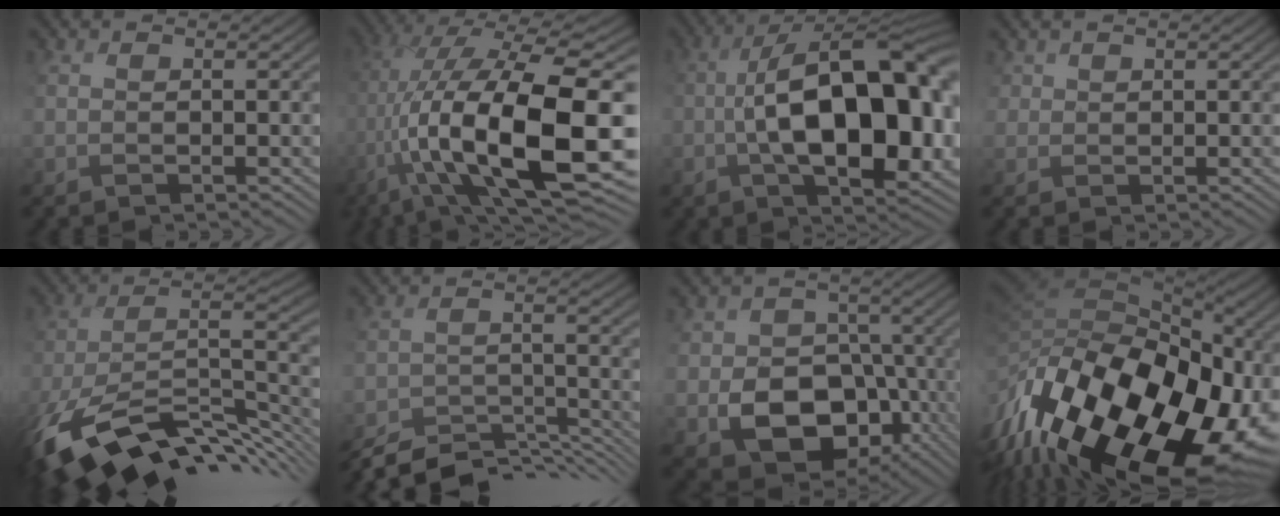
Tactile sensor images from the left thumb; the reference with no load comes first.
{"total": 18.4, "force": [-1.9, 8.0, 16.4], "torque": [-0.311, -0.006, -0.021]}
{"total": 16.1, "force": [-1.2, 8.1, 13.8], "torque": [-0.199, 0.008, -0.013]}
{"total": 1.6, "force": [0.4, 1.3, -0.9], "torque": [0.013, -0.005, 0.009]}
{"total": 15.9, "force": [-9.3, 7.0, 10.8], "torque": [-0.247, -0.031, -0.142]}
{"total": 9.0, "force": [-8.6, 2.1, 1.8], "torque": [-0.034, 0.002, -0.132]}
{"total": 11.2, "force": [-3.4, 9.3, 5.2], "torque": [-0.095, -0.038, -0.053]}
{"total": 20.6, "force": [-7.7, 13.3, 13.7], "torque": [-0.274, -0.034, -0.109]}